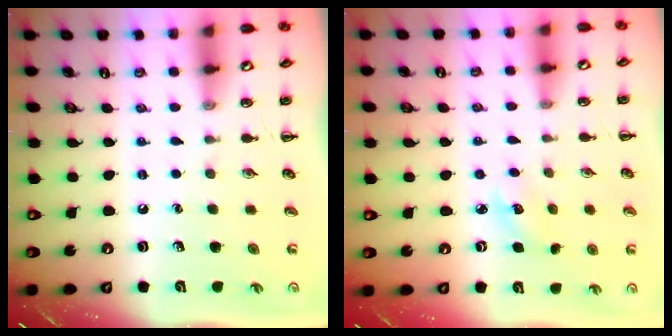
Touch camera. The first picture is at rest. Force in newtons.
{"total": 3.7, "press": 3.6, "slide": 1.0}